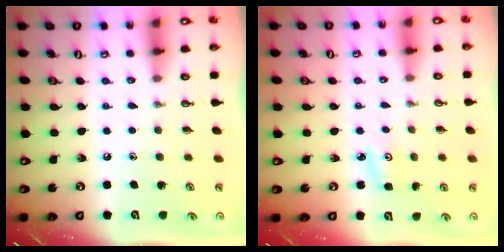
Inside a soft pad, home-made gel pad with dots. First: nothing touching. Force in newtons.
{"total": 3.5, "press": 3.4, "slide": 0.4}